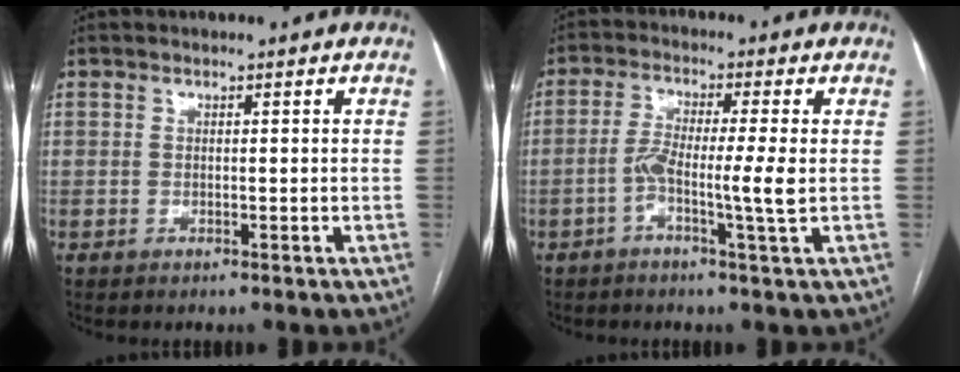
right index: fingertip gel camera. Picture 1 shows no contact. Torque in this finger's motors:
{"motor_torque": [0.07, 0.10, 0.03, 0.03]}